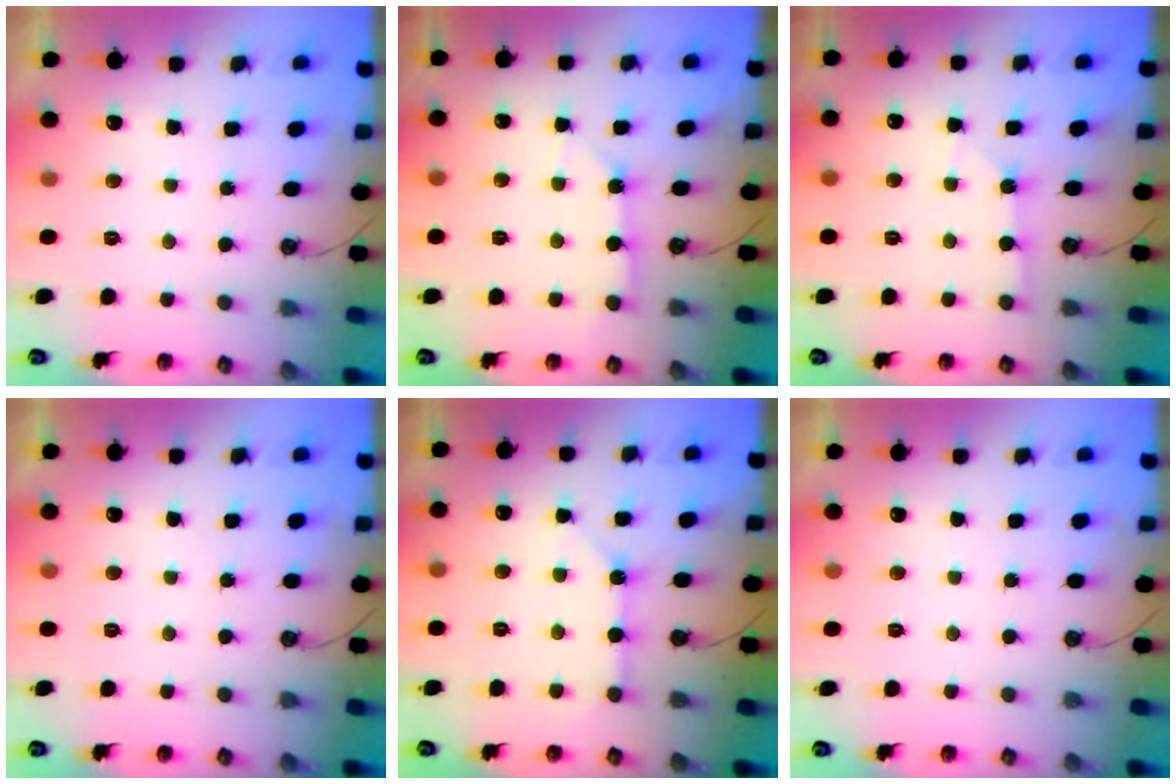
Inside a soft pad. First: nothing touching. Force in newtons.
{"total": 3.0, "press": 3.0, "slide": 0.4}
{"total": 2.6, "press": 2.6, "slide": 0.3}
{"total": 0.0}
{"total": 4.8, "press": 4.8, "slide": 0.4}
{"total": 0.0}